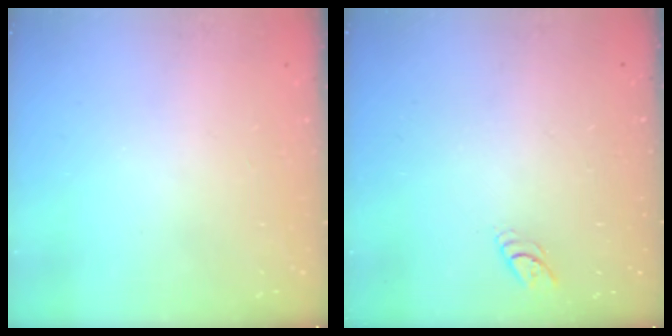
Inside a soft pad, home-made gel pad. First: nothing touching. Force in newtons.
{"total": 3.8, "press": 3.8, "slide": 0.1}